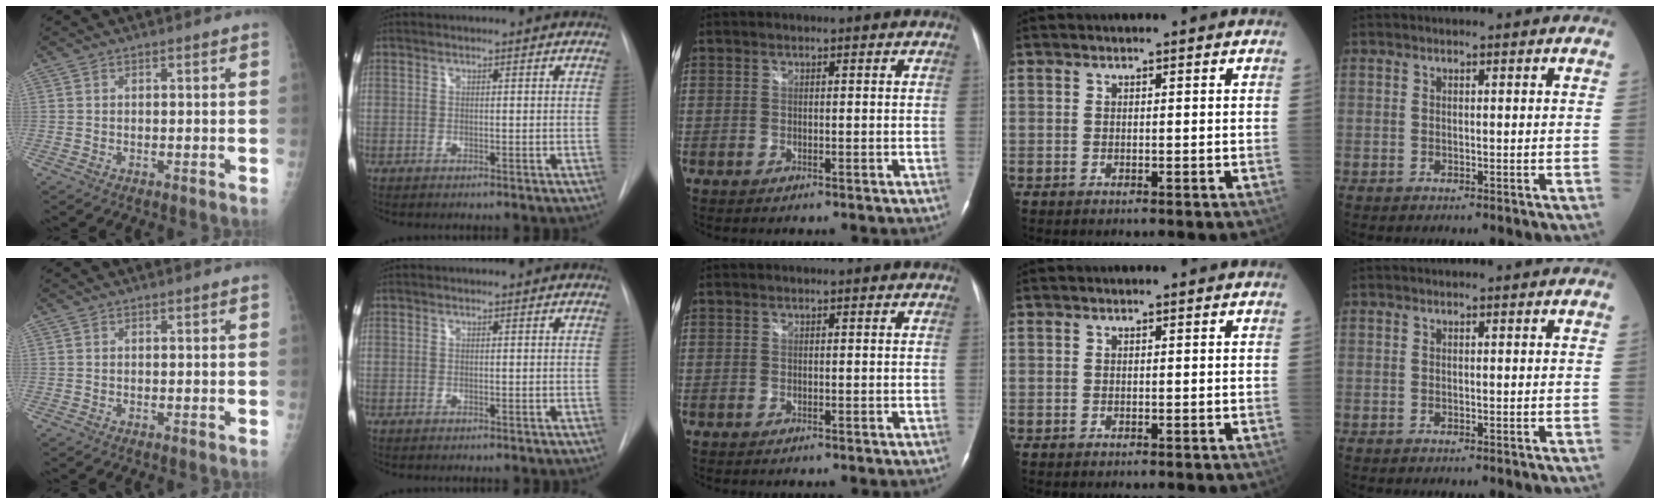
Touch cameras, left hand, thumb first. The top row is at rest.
{}